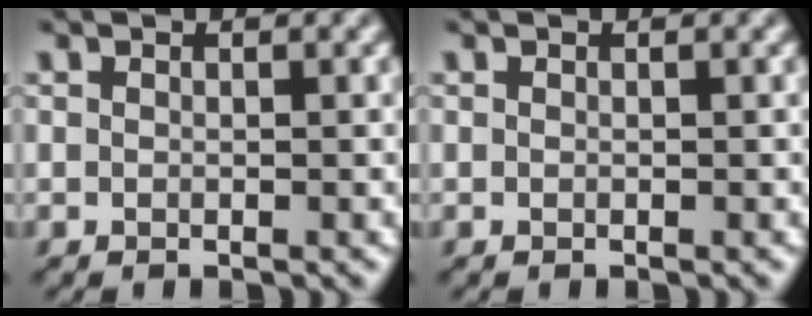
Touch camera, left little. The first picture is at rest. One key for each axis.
{"total": 0.0}